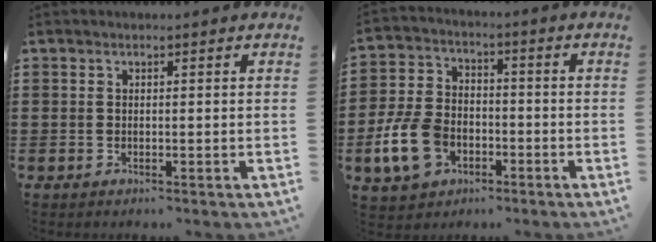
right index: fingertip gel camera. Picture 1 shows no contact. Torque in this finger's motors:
{"motor_torque": [0.93, 0.89, 0.86, 0.21]}